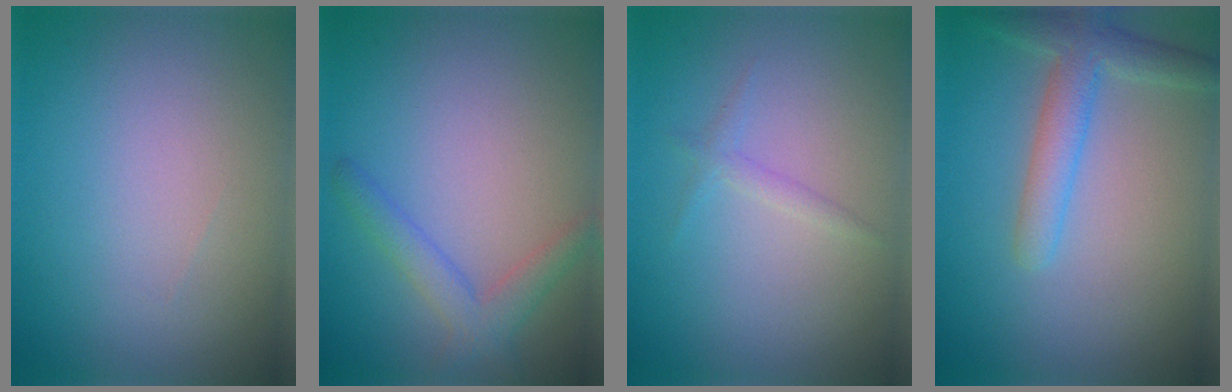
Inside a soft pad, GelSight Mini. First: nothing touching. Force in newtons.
{"total": 2.5, "press": 2.5, "slide": 0.3}
{"total": 1.0, "press": 1.0, "slide": 0.1}
{"total": 3.5, "press": 3.5, "slide": 0.2}